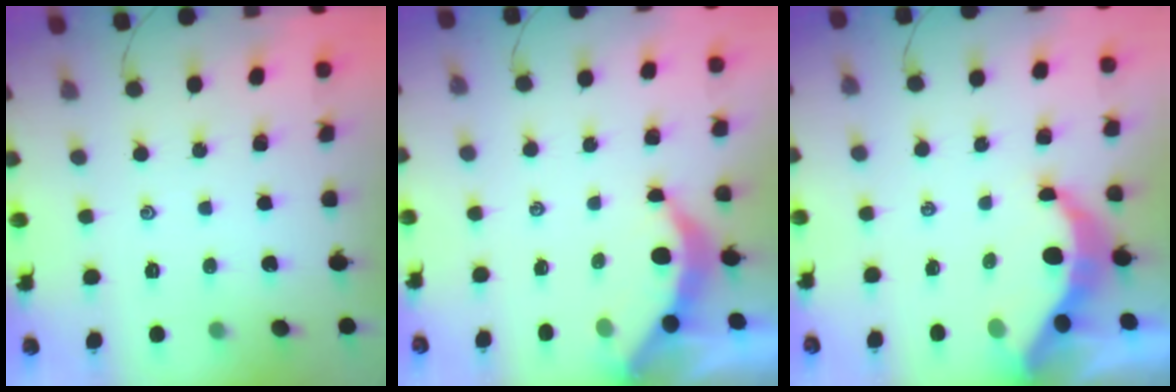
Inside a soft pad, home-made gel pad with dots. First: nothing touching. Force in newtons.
{"total": 4.0, "press": 3.9, "slide": 0.5}
{"total": 6.6, "press": 6.6, "slide": 0.8}